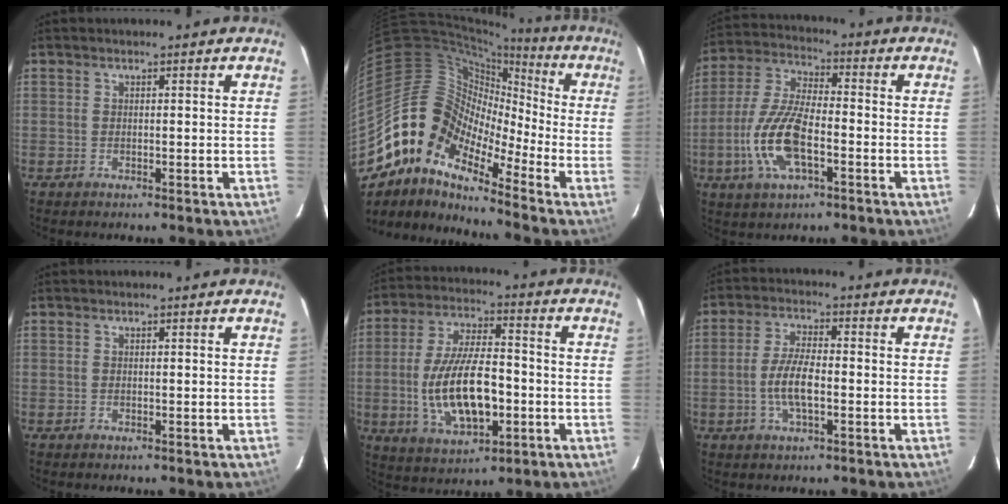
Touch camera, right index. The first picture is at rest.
{"total": 13.3, "force": [-9.0, 7.1, 6.9], "torque": [-0.104, 0.015, -0.197]}
{"total": 13.6, "force": [-4.3, 5.3, 11.8], "torque": [-0.257, -0.004, -0.084]}
{"total": 0.0}
{"total": 16.1, "force": [-3.3, 6.9, 14.2], "torque": [-0.286, -0.006, -0.046]}
{"total": 6.8, "force": [-1.7, 2.2, 6.2], "torque": [-0.126, 0.001, -0.032]}